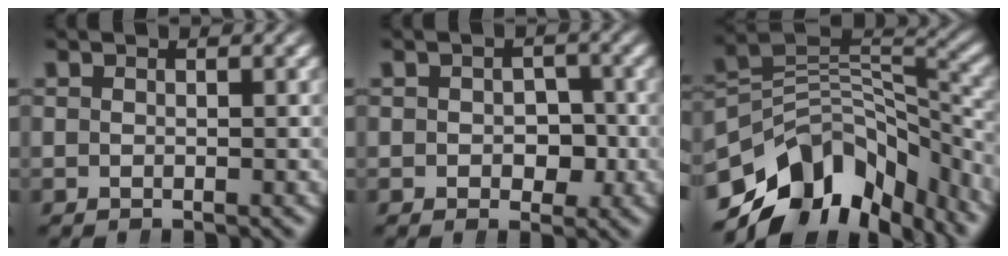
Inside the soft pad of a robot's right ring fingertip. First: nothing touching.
{"total": 2.6, "force": [-0.6, 2.2, 1.4], "torque": [-0.007, -0.006, -0.006]}
{"total": 15.0, "force": [-5.7, 9.4, 10.1], "torque": [-0.171, -0.037, -0.074]}